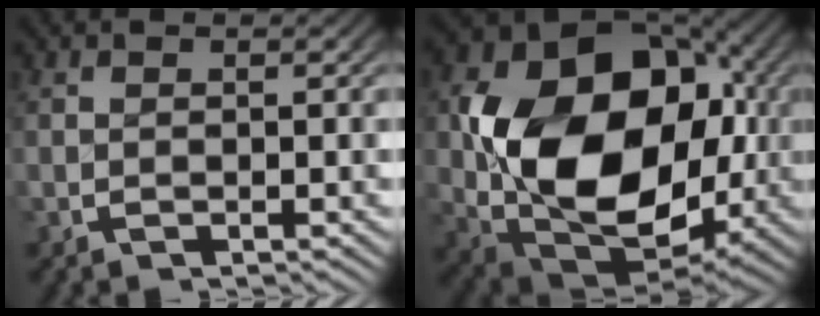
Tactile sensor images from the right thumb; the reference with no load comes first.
{"total": 21.4, "force": [-0.7, 14.7, 15.5], "torque": [-0.328, -0.078, 0.016]}